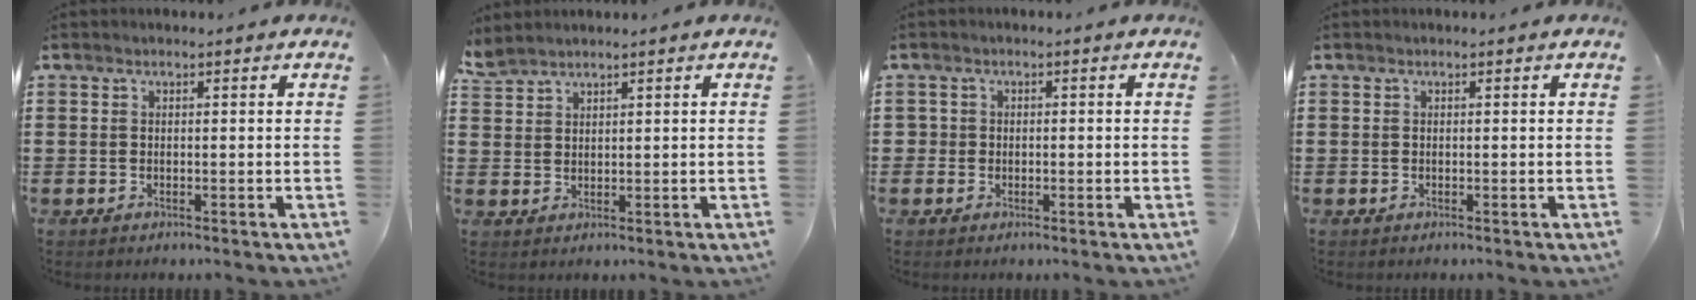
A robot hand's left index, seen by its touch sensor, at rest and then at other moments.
{"total": 2.1, "force": [2.1, 0.2, 0.4], "torque": [-0.013, 0.002, 0.042]}
{"total": 1.3, "force": [-0.4, 1.1, 0.5], "torque": [-0.014, 0.004, -0.011]}
{"total": 0.0}